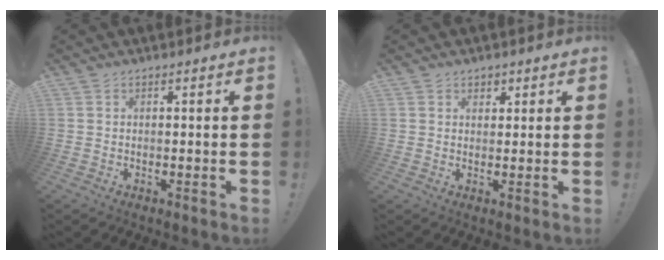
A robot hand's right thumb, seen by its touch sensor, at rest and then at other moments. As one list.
[{"total": 1.9, "force": [1.2, 1.4, 0.3], "torque": [0.001, -0.006, 0.020]}]